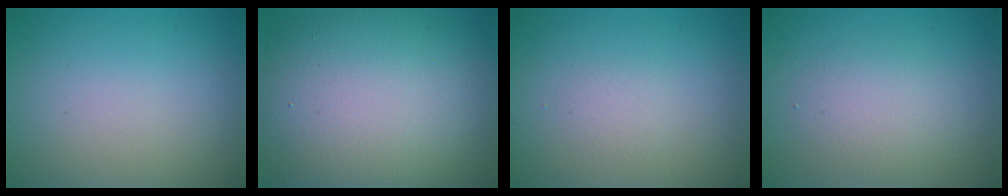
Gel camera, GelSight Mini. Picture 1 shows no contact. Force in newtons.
{"total": 13.4, "press": 13.4, "slide": 1.2}
{"total": 1.0, "press": 1.0, "slide": 0.1}
{"total": 2.6, "press": 2.6, "slide": 0.2}